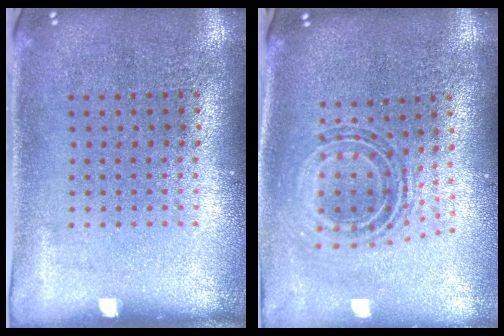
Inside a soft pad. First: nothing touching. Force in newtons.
{"total": 0.9, "press": 0.8, "slide": 0.3}